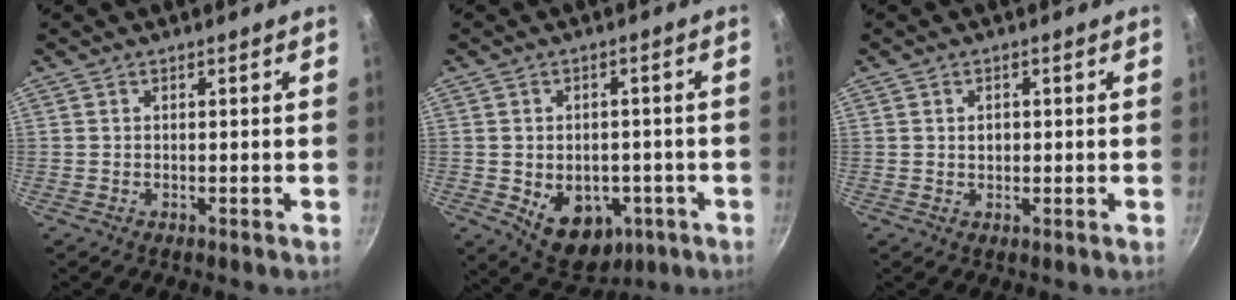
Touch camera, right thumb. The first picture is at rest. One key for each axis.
{"total": 11.3, "fx": -3.9, "fy": 7.9, "fz": 7.1, "tx": -0.083, "ty": 0.011, "tz": -0.040}
{"total": 1.8, "fx": 0.3, "fy": 1.4, "fz": 1.2, "tx": -0.011, "ty": 0.000, "tz": 0.006}